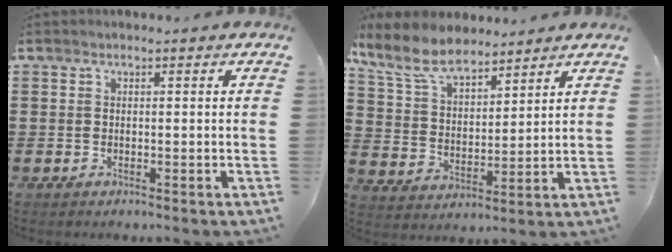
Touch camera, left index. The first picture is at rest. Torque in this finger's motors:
{"motor_torque": [-0.10, 0.06, -0.41, -0.21]}